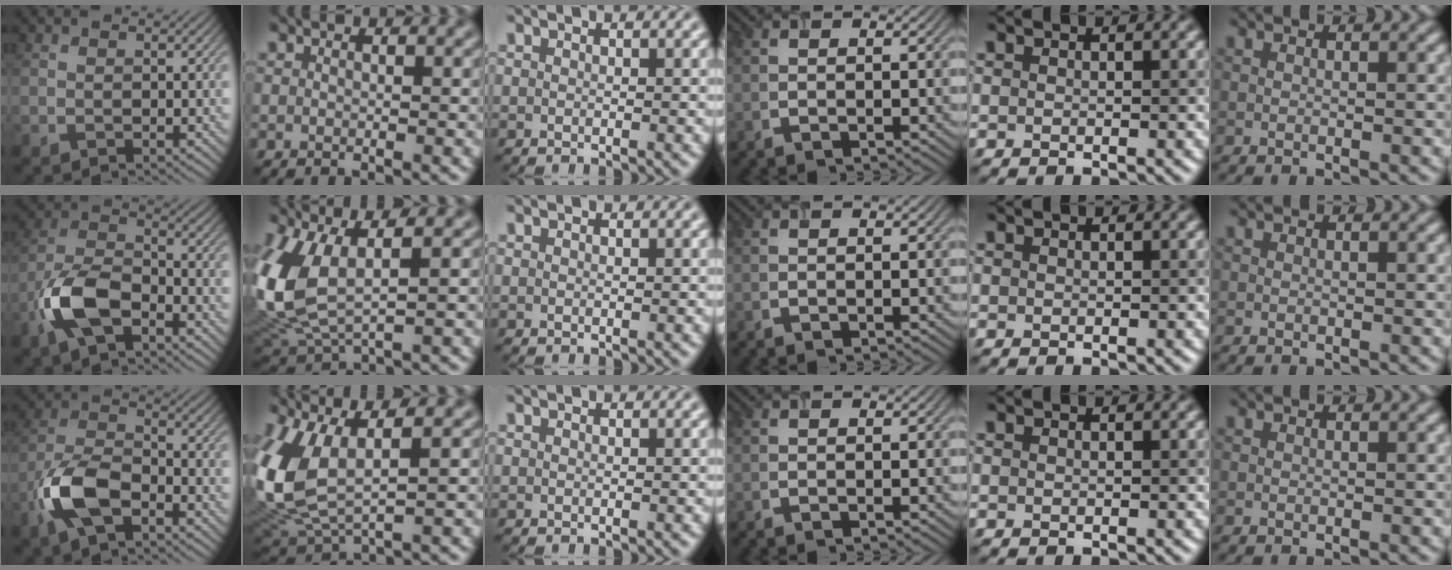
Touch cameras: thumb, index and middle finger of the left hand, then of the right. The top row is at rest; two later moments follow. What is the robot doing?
{"motion": "insert", "object": "airpods case & airpods"}